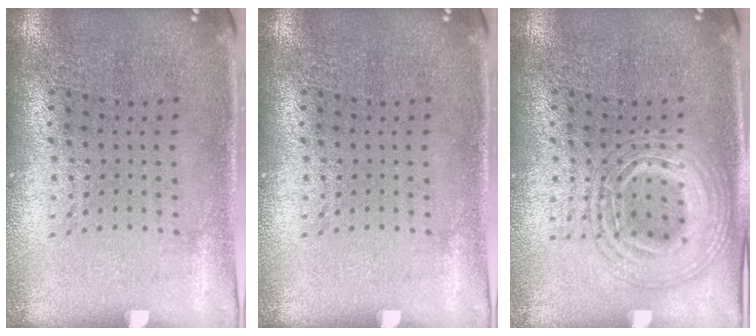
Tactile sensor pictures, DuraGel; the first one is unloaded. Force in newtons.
{"total": 0.0}
{"total": 2.8, "press": 2.8, "slide": 0.3}